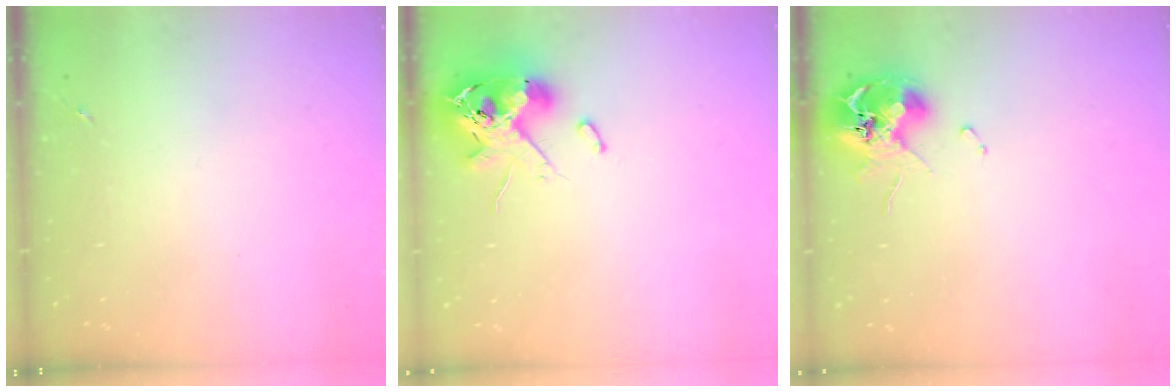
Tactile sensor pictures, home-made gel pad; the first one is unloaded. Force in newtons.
{"total": 12.5, "press": 12.3, "slide": 2.0}
{"total": 12.3, "press": 12.2, "slide": 1.6}